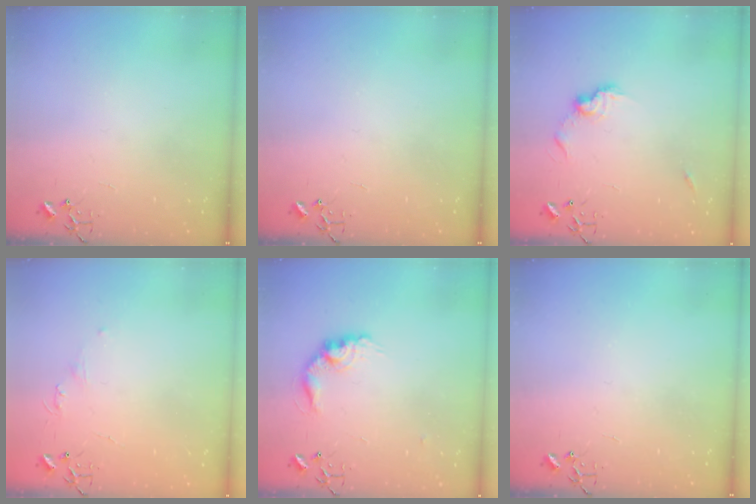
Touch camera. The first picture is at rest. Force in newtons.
{"total": 0.0}
{"total": 8.8, "press": 8.8, "slide": 0.4}
{"total": 4.0, "press": 3.9, "slide": 0.6}
{"total": 11.9, "press": 11.9, "slide": 0.7}
{"total": 0.0}